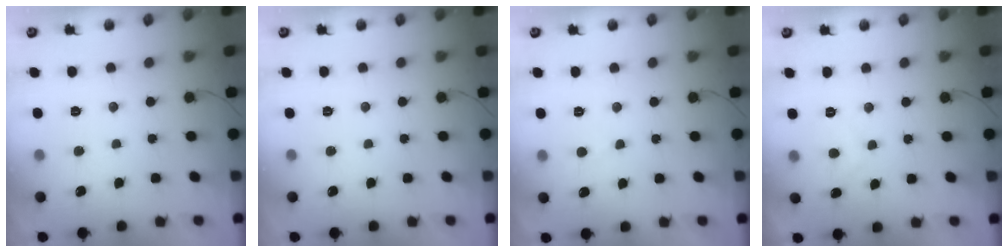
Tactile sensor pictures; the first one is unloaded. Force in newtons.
{"total": 0.0}
{"total": 2.9, "press": 2.9, "slide": 0.5}
{"total": 2.8, "press": 2.6, "slide": 0.8}